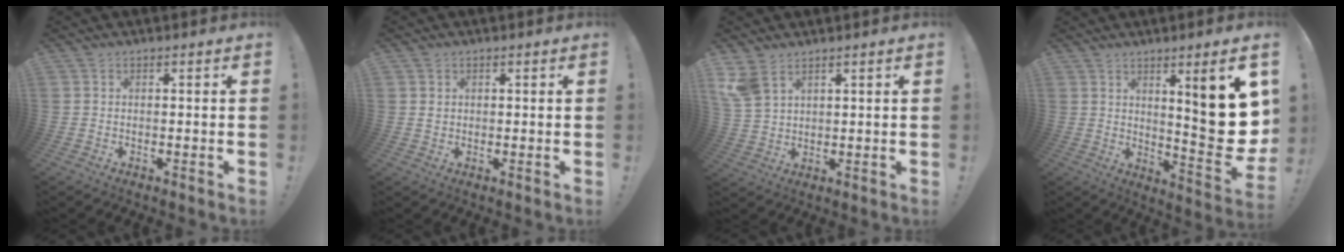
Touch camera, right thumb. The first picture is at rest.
{"total": 1.5, "force": [0.5, 1.4, 0.1], "torque": [0.005, 0.000, 0.008]}
{"total": 6.7, "force": [4.3, 3.6, 3.6], "torque": [-0.081, -0.011, 0.087]}
{"total": 16.6, "force": [5.0, 3.3, 15.4], "torque": [-0.188, -0.053, 0.077]}